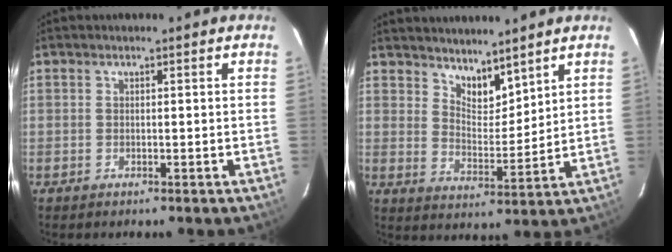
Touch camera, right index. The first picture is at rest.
{"total": 6.9, "force": [5.9, 2.6, 2.6], "torque": [-0.031, -0.004, 0.106]}